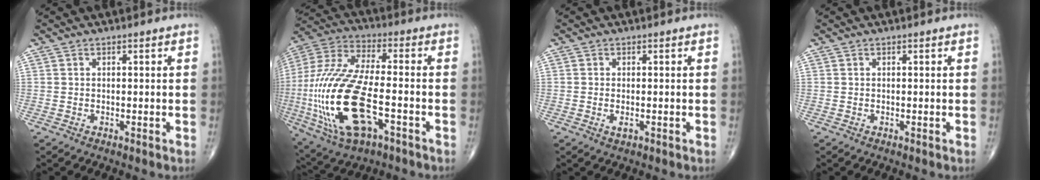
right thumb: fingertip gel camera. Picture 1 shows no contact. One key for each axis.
{"total": 25.9, "fx": -6.6, "fy": 11.0, "fz": 22.5, "tx": -0.540, "ty": 0.001, "tz": -0.107}
{"total": 1.4, "fx": -0.4, "fy": 0.6, "fz": 1.1, "tx": -0.023, "ty": -0.003, "tz": -0.008}
{"total": 0.0}